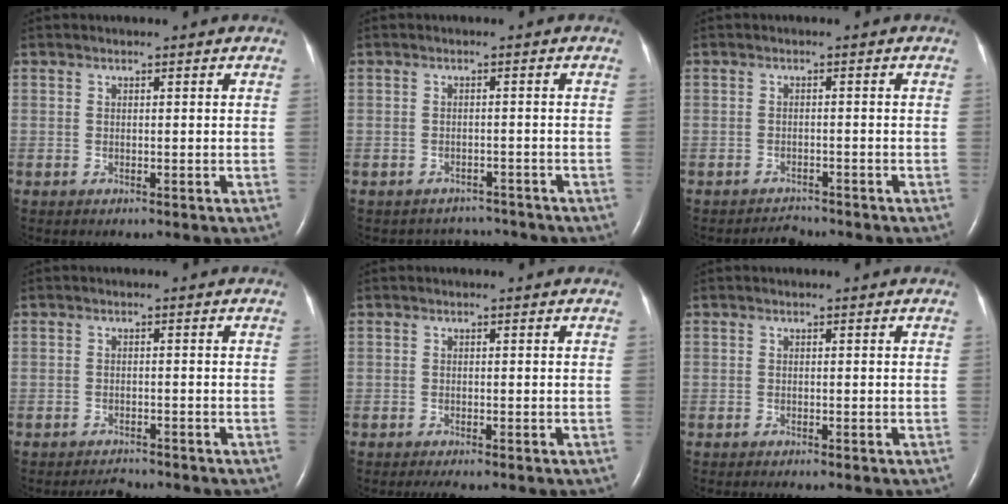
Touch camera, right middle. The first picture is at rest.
{"total": 3.5, "force": [-3.2, 1.1, -0.8], "torque": [0.005, 0.009, -0.043]}
{"total": 1.8, "force": [-1.8, 0.2, -0.4], "torque": [0.002, -0.010, -0.025]}
{"total": 1.9, "force": [-1.9, 0.2, 0.0], "torque": [-0.006, -0.010, -0.027]}
{"total": 1.2, "force": [-0.9, -0.1, 0.7], "torque": [-0.016, -0.004, -0.016]}
{"total": 0.7, "force": [-0.6, -0.1, 0.4], "torque": [-0.006, 0.000, -0.010]}